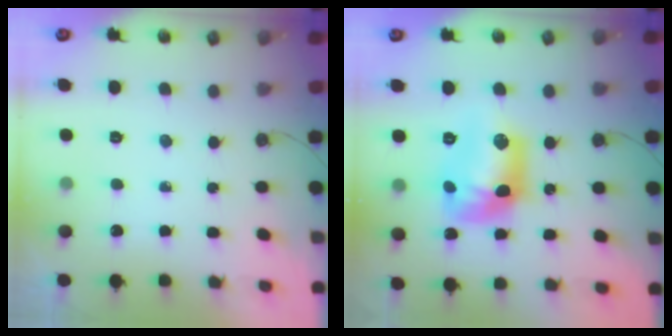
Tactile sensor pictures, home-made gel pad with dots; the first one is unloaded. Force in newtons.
{"total": 12.2, "press": 12.2, "slide": 0.7}